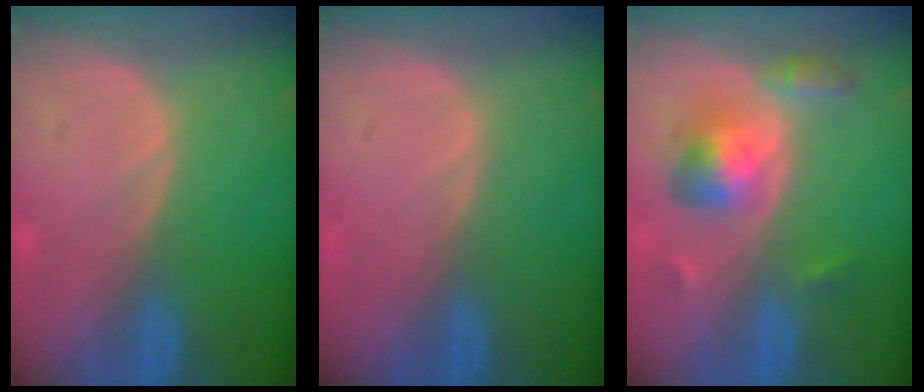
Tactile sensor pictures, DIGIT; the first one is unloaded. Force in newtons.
{"total": 0.5, "press": 0.0, "slide": 0.5}
{"total": 5.6, "press": 5.6, "slide": 0.2}